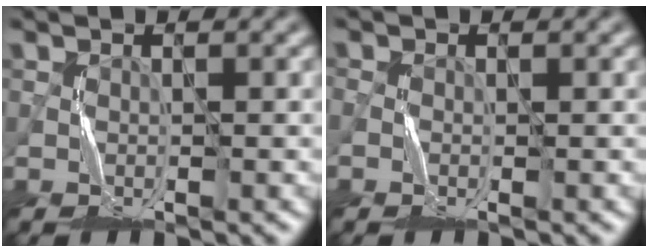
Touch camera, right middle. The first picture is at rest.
{"total": 0.7, "force": [-0.6, 0.4, 0.2], "torque": [-0.001, -0.002, -0.011]}